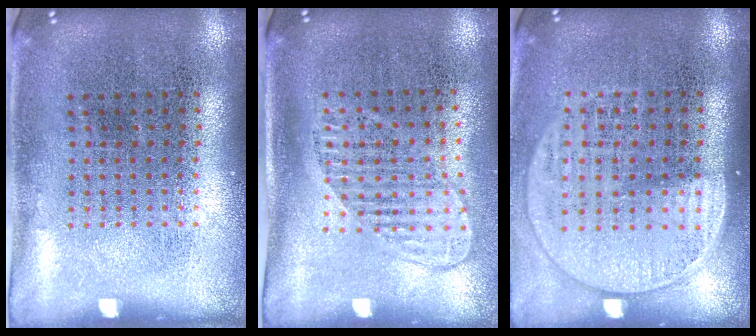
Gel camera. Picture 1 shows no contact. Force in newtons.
{"total": 1.4, "press": 1.2, "slide": 0.7}
{"total": 1.5, "press": 1.3, "slide": 0.8}